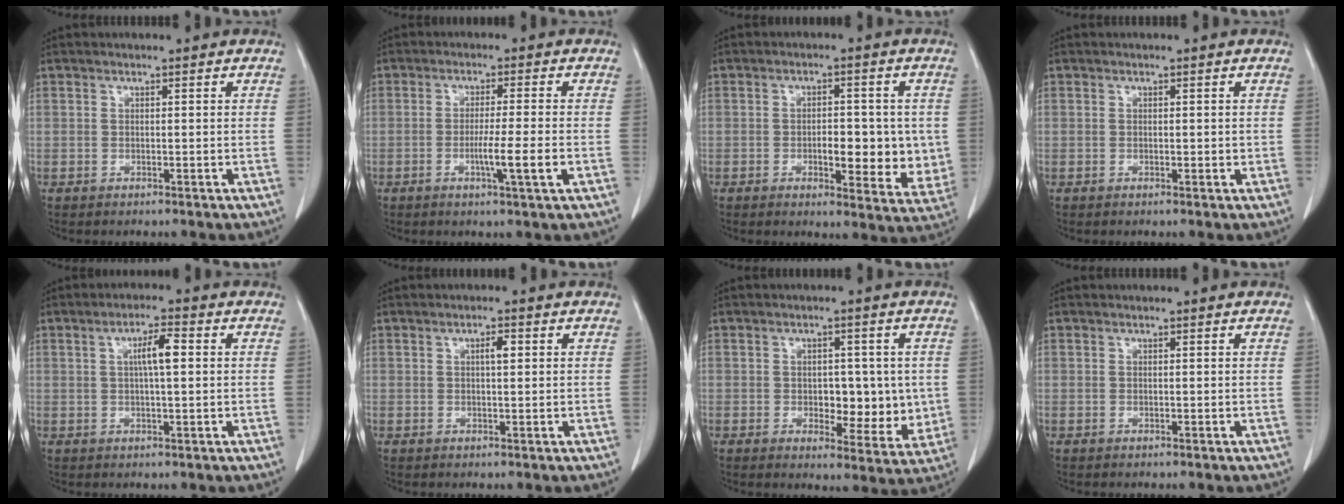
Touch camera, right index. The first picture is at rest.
{"total": 5.5, "force": [-1.6, -0.7, 5.2], "torque": [-0.086, -0.010, -0.025]}
{"total": 9.2, "force": [-0.8, 3.9, 8.3], "torque": [-0.095, -0.006, -0.001]}
{"total": 0.7, "force": [0.0, 0.5, 0.6], "torque": [-0.005, 0.000, 0.004]}
{"total": 4.4, "force": [0.8, 0.5, 4.3], "torque": [-0.076, 0.007, 0.011]}
{"total": 2.2, "force": [0.5, 0.6, 2.1], "torque": [-0.035, 0.003, 0.008]}
{"total": 8.0, "force": [-0.2, 4.4, 6.7], "torque": [-0.069, 0.000, 0.008]}
{"total": 0.0}